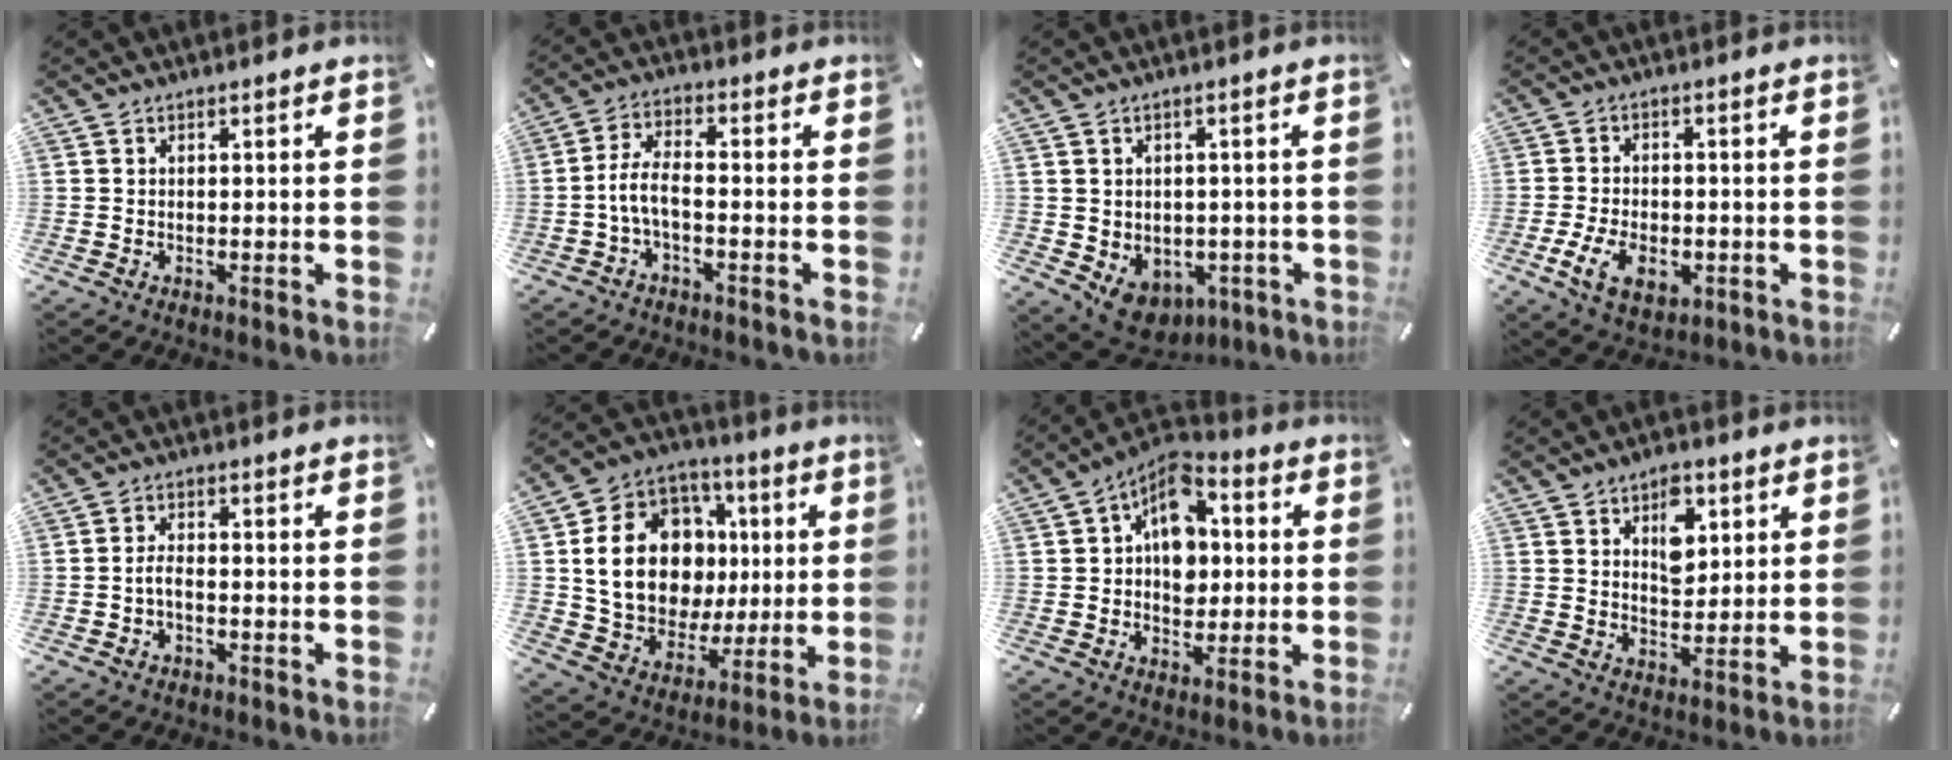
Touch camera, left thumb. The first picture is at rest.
{"total": 5.4, "force": [-1.9, 2.0, 4.7], "torque": [-0.107, -0.001, -0.040]}
{"total": 5.5, "force": [-1.9, 4.7, 2.0], "torque": [-0.059, 0.007, -0.030]}
{"total": 8.6, "force": [-2.9, 5.4, 6.0], "torque": [-0.126, 0.000, -0.052]}
{"total": 2.7, "force": [-1.1, 1.4, 2.0], "torque": [-0.044, 0.004, -0.023]}
{"total": 19.4, "force": [2.6, 15.5, 11.4], "torque": [-0.223, -0.001, 0.056]}
{"total": 10.8, "force": [2.0, 8.3, 6.7], "torque": [-0.102, -0.012, 0.036]}
{"total": 8.2, "force": [3.6, 5.4, 5.0], "torque": [-0.062, -0.008, 0.059]}